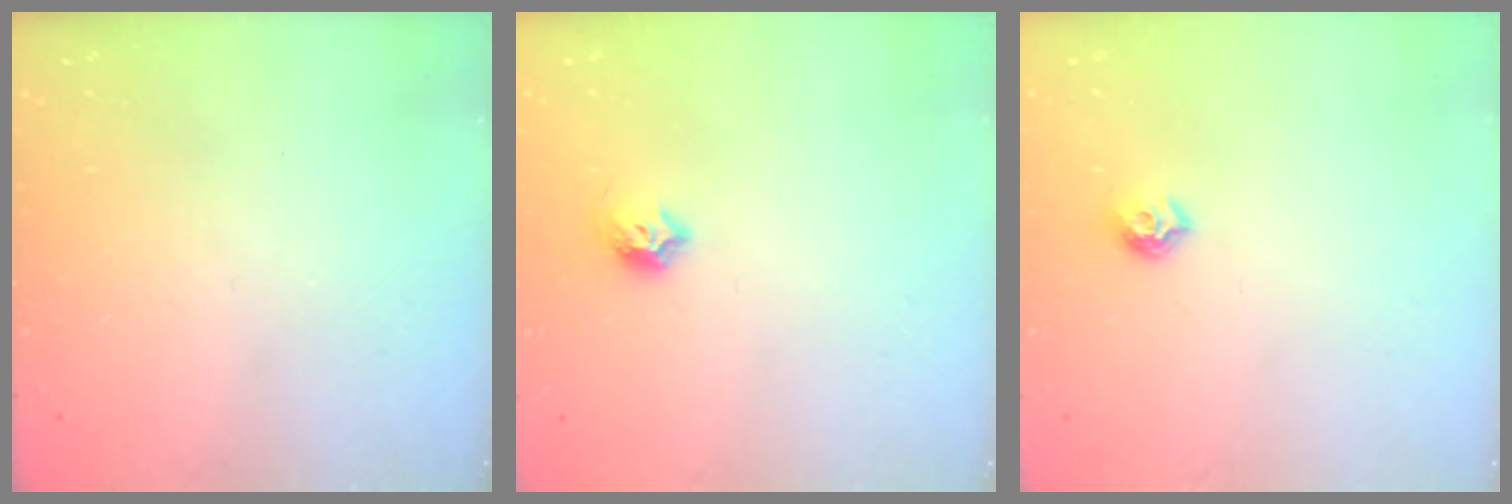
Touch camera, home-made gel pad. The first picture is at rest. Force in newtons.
{"total": 7.1, "press": 7.0, "slide": 0.8}
{"total": 6.9, "press": 6.8, "slide": 0.7}